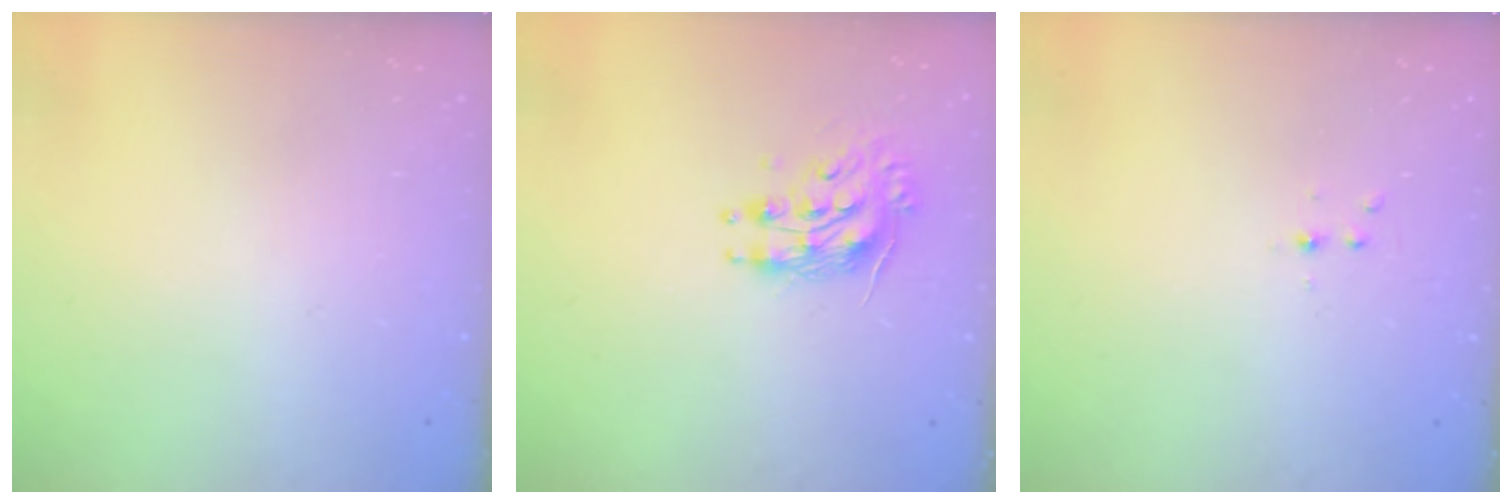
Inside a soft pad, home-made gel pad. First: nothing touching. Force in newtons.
{"total": 9.4, "press": 9.4, "slide": 0.1}
{"total": 2.7, "press": 2.3, "slide": 1.4}